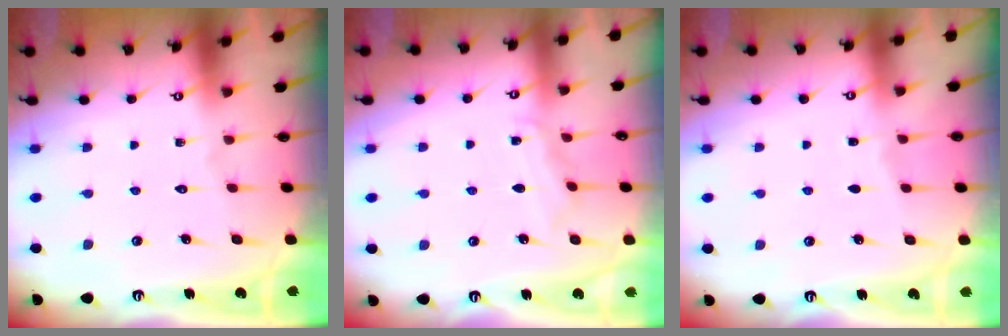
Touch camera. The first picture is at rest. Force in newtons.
{"total": 4.8, "press": 4.8, "slide": 0.2}
{"total": 2.5, "press": 2.5, "slide": 0.4}